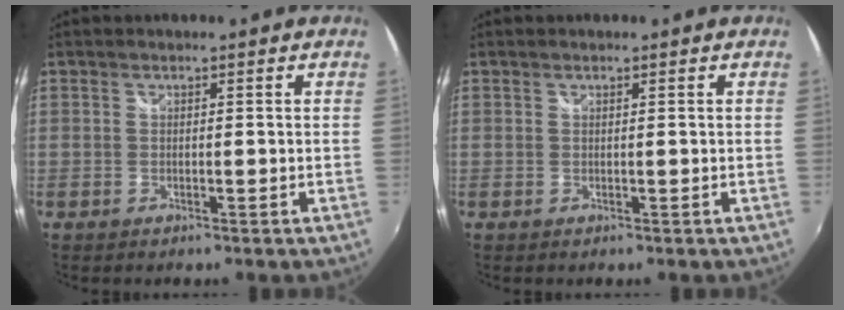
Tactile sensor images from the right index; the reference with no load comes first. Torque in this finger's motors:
{"motor_torque": [-0.38, -0.25, 0.13, 0.01]}